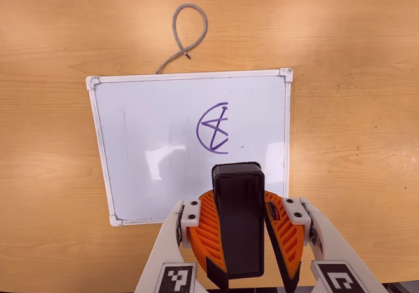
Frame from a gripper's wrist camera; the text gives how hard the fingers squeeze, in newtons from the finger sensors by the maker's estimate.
{"total": 10.5, "left": 10.9, "right": 10.0}